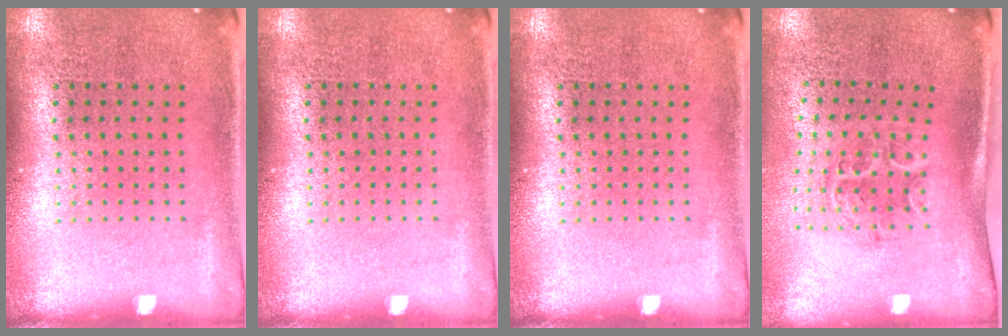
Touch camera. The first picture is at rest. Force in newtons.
{"total": 0.0}
{"total": 0.0}
{"total": 1.3, "press": 1.2, "slide": 0.4}